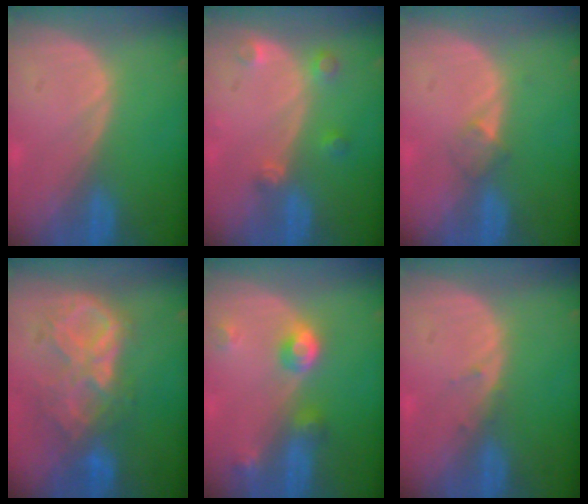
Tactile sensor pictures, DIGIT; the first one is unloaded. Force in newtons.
{"total": 2.7, "press": 2.7, "slide": 0.3}
{"total": 2.1, "press": 1.8, "slide": 1.0}
{"total": 9.1, "press": 7.9, "slide": 4.5}
{"total": 4.8, "press": 4.4, "slide": 2.0}
{"total": 0.9, "press": 0.6, "slide": 0.6}